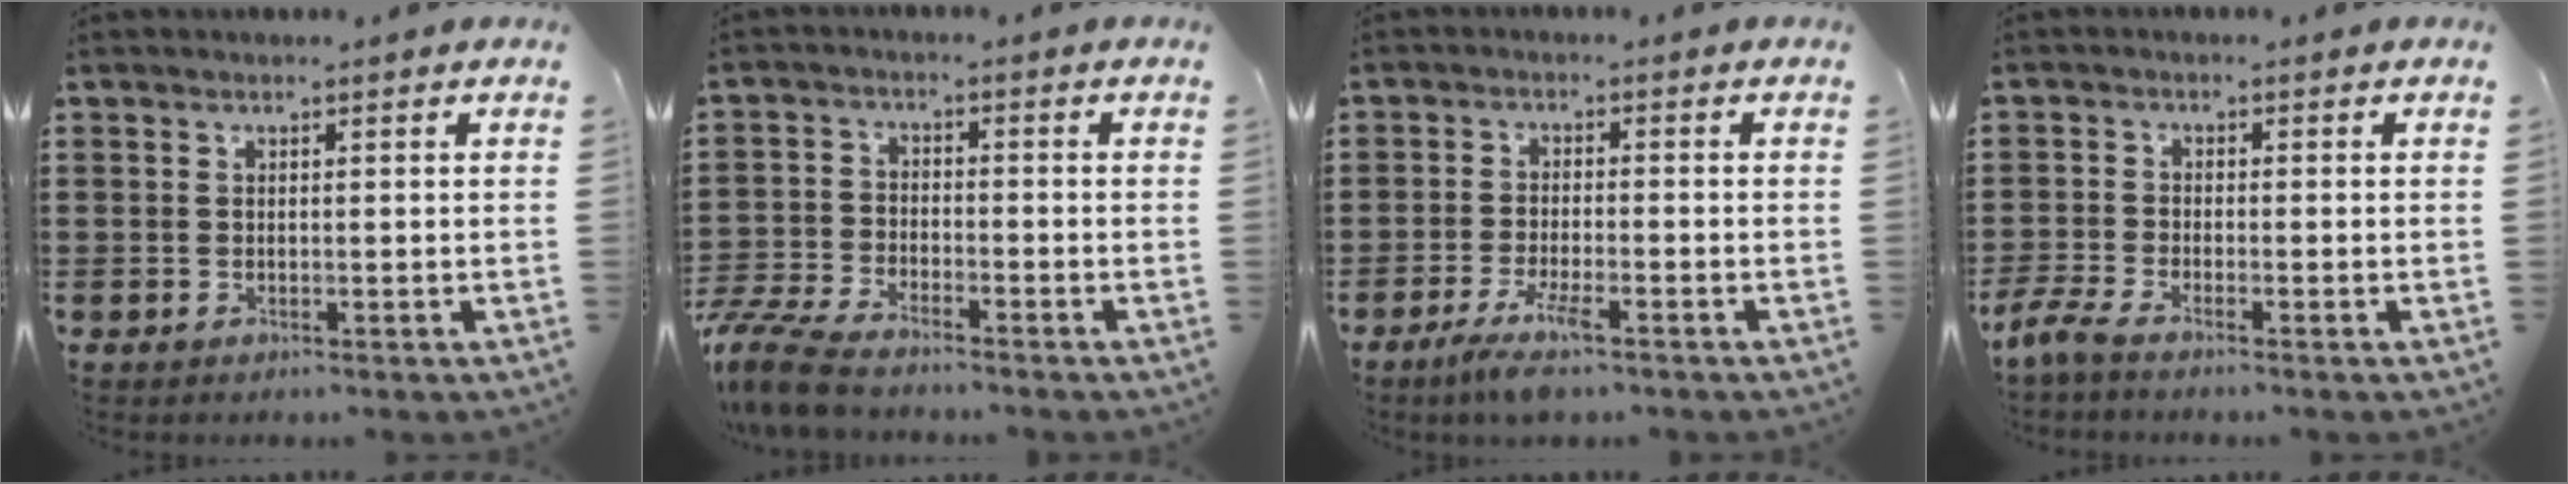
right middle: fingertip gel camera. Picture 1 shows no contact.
{"total": 6.6, "force": [-5.9, 0.9, 2.6], "torque": [-0.087, -0.011, -0.124]}
{"total": 4.8, "force": [-3.2, 0.5, 3.5], "torque": [-0.077, -0.013, -0.060]}
{"total": 2.7, "force": [-2.2, 0.2, 1.6], "torque": [-0.059, -0.010, -0.051]}